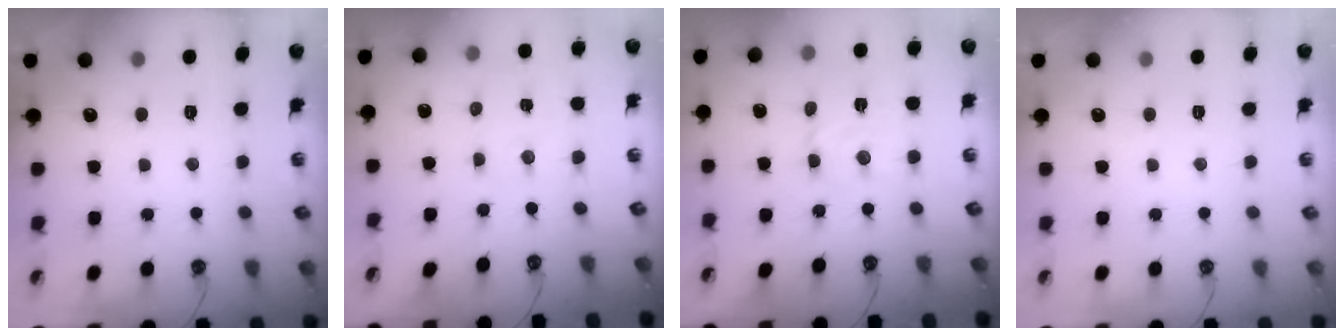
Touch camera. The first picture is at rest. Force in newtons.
{"total": 2.4, "press": 2.4, "slide": 0.5}
{"total": 4.6, "press": 4.6, "slide": 0.1}
{"total": 0.0}